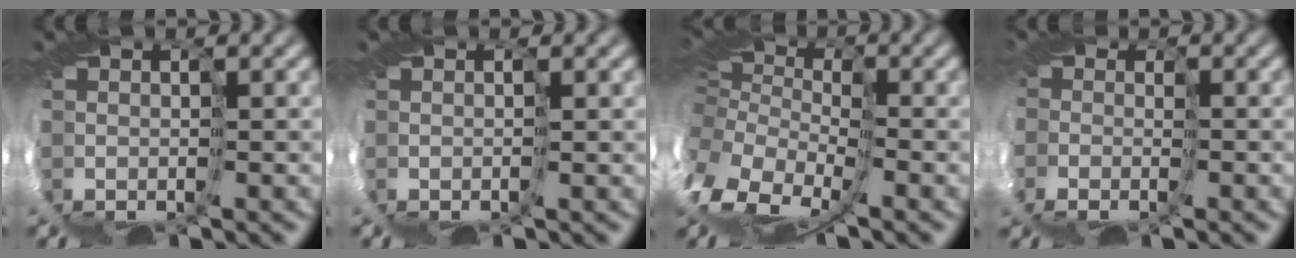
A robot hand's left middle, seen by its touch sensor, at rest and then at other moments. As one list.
[{"total": 0.5, "force": [0.3, -0.4, 0.1], "torque": [-0.006, -0.002, -0.001]}, {"total": 8.5, "force": [-1.7, 6.2, 5.6], "torque": [-0.148, -0.008, -0.033]}, {"total": 9.4, "force": [-4.0, 7.5, 4.1], "torque": [-0.098, -0.019, -0.077]}]